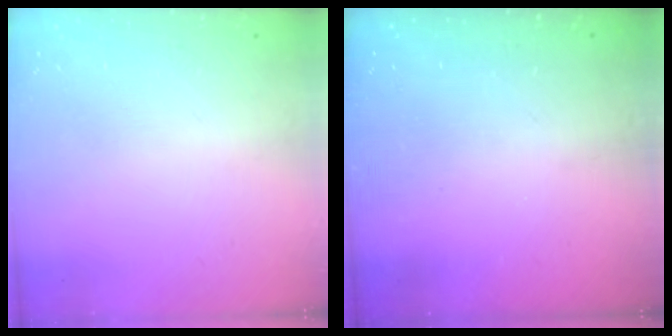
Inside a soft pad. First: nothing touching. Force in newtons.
{"total": 3.2, "press": 3.2, "slide": 0.1}